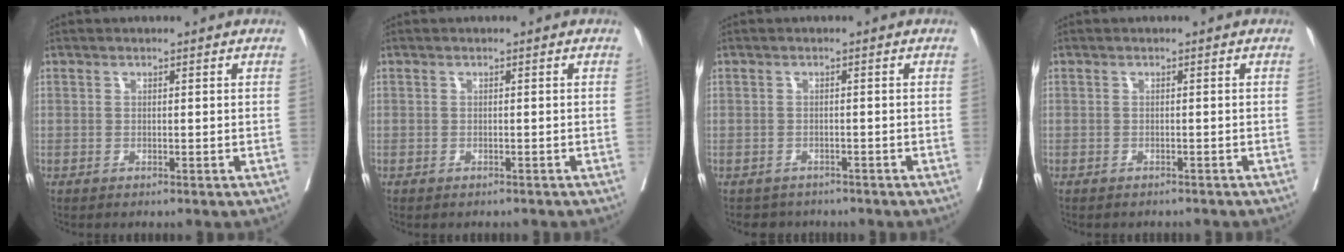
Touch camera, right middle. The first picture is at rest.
{"total": 1.1, "force": [-1.0, 0.4, 0.2], "torque": [-0.007, -0.001, -0.017]}
{"total": 3.1, "force": [-2.6, 1.6, -0.2], "torque": [-0.001, 0.002, -0.040]}
{"total": 3.1, "force": [-2.8, 1.0, 0.6], "torque": [-0.009, -0.001, -0.037]}